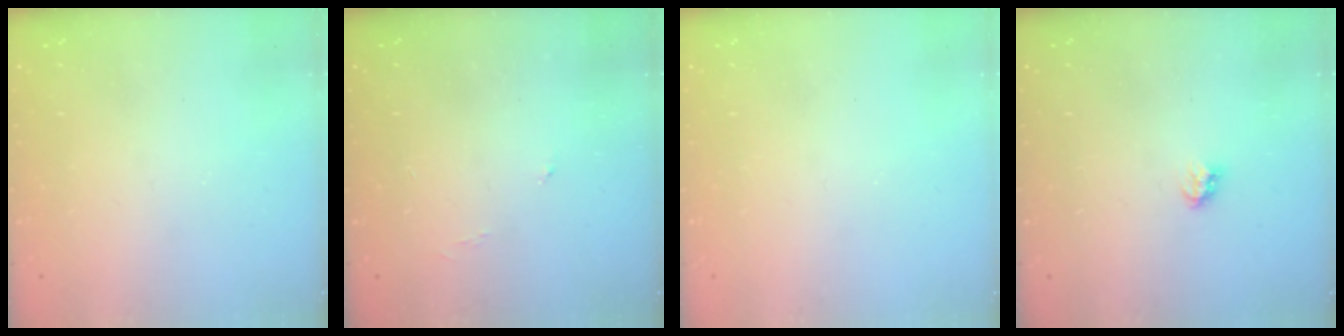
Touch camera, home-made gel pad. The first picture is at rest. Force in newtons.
{"total": 3.1, "press": 3.1, "slide": 0.5}
{"total": 0.0}
{"total": 2.8, "press": 2.8, "slide": 0.5}